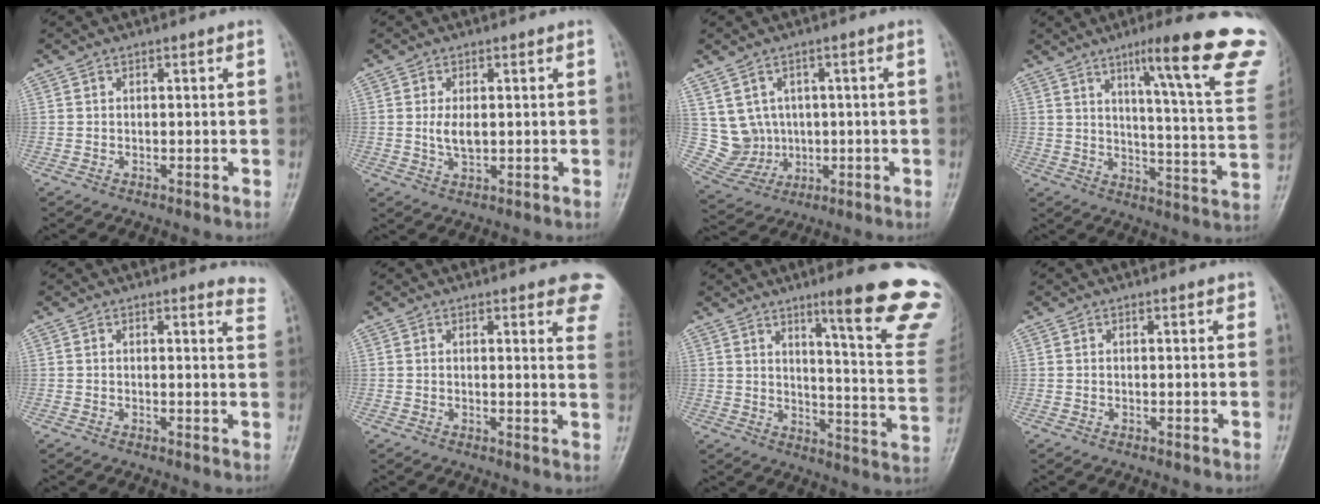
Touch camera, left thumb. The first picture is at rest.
{"total": 3.3, "force": [0.4, 1.7, 2.9], "torque": [-0.055, -0.008, 0.009]}
{"total": 7.3, "force": [1.3, 7.0, 1.9], "torque": [-0.006, -0.002, 0.041]}
{"total": 23.8, "force": [14.3, 2.8, 18.8], "torque": [-0.236, -0.063, 0.192]}
{"total": 4.2, "force": [4.2, 0.7, 0.3], "torque": [0.008, -0.032, 0.016]}
{"total": 10.1, "force": [7.4, 2.5, 6.5], "torque": [-0.045, -0.027, 0.067]}
{"total": 21.6, "force": [13.6, 2.3, 16.6], "torque": [-0.187, -0.082, 0.181]}
{"total": 0.9, "force": [0.7, 0.3, 0.5], "torque": [-0.006, -0.003, 0.007]}